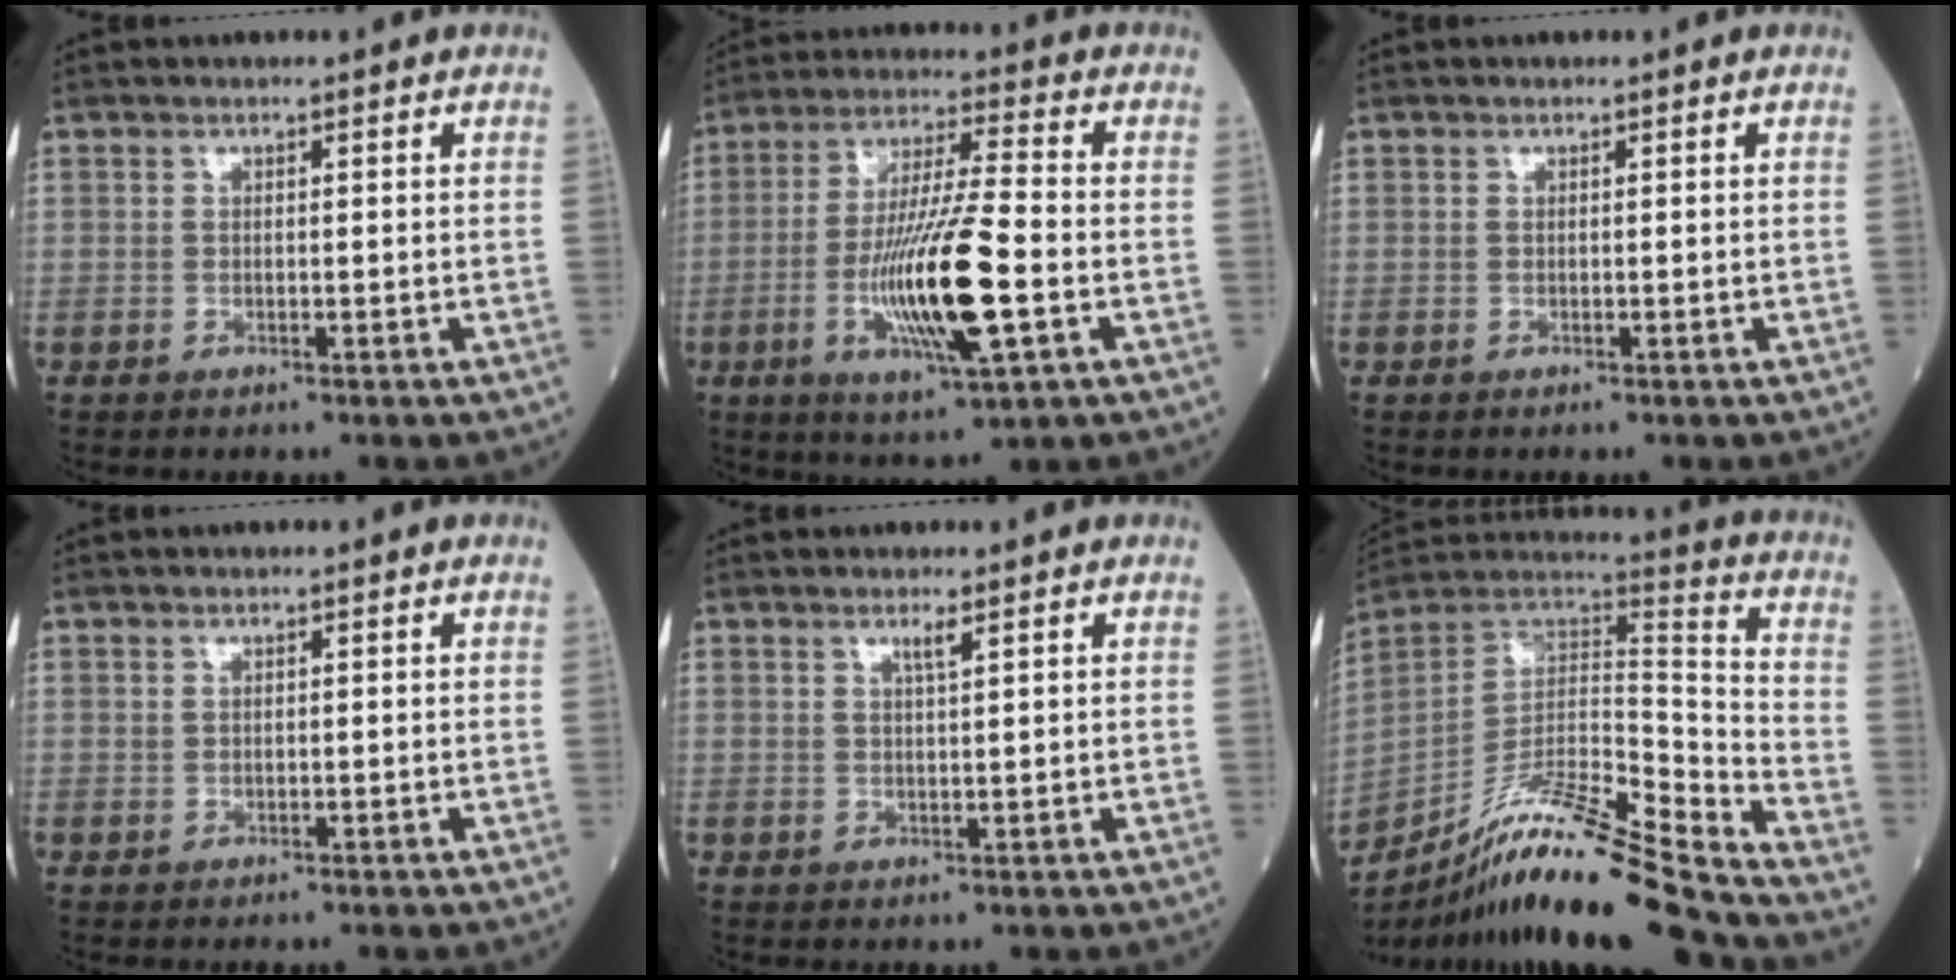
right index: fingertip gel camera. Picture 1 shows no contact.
{"total": 15.2, "force": [-3.7, 1.4, 14.7], "torque": [-0.281, -0.013, -0.065]}
{"total": 0.0}
{"total": 0.0}
{"total": 1.5, "force": [0.9, -0.2, 1.1], "torque": [-0.024, -0.003, 0.017]}
{"total": 22.4, "force": [-17.8, 0.7, 13.6], "torque": [-0.246, -0.004, -0.320]}